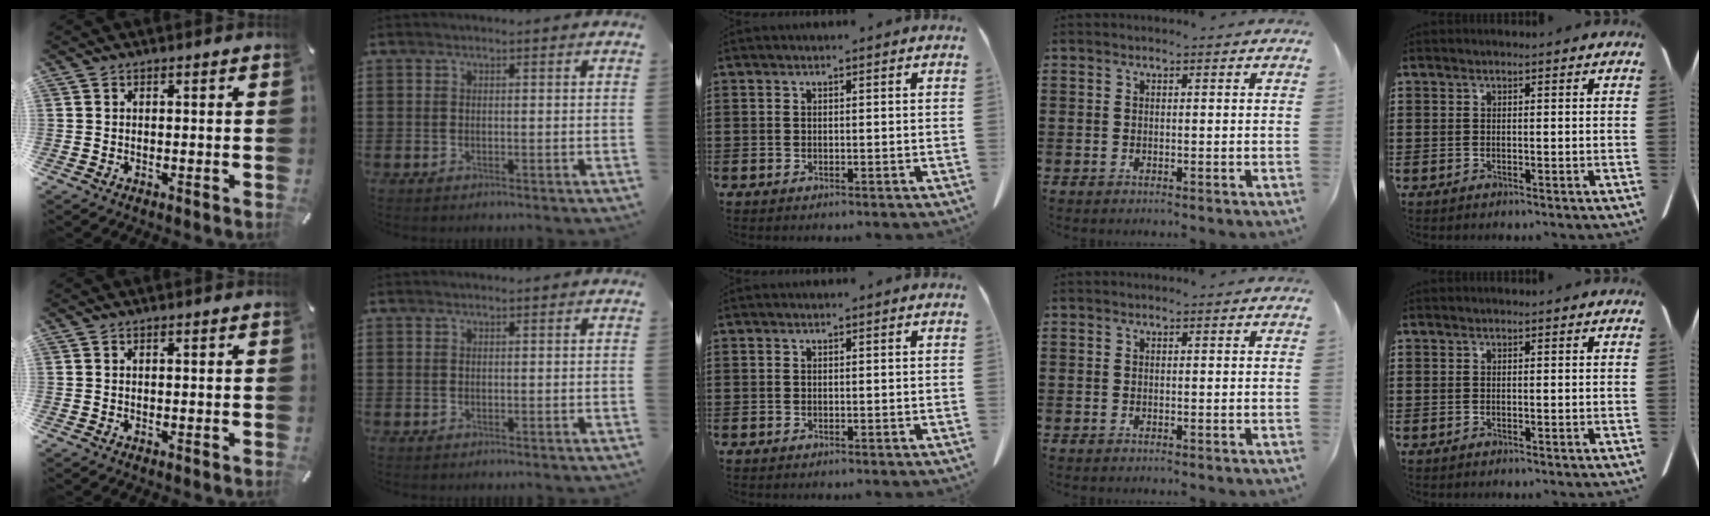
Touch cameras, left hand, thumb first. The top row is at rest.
{}